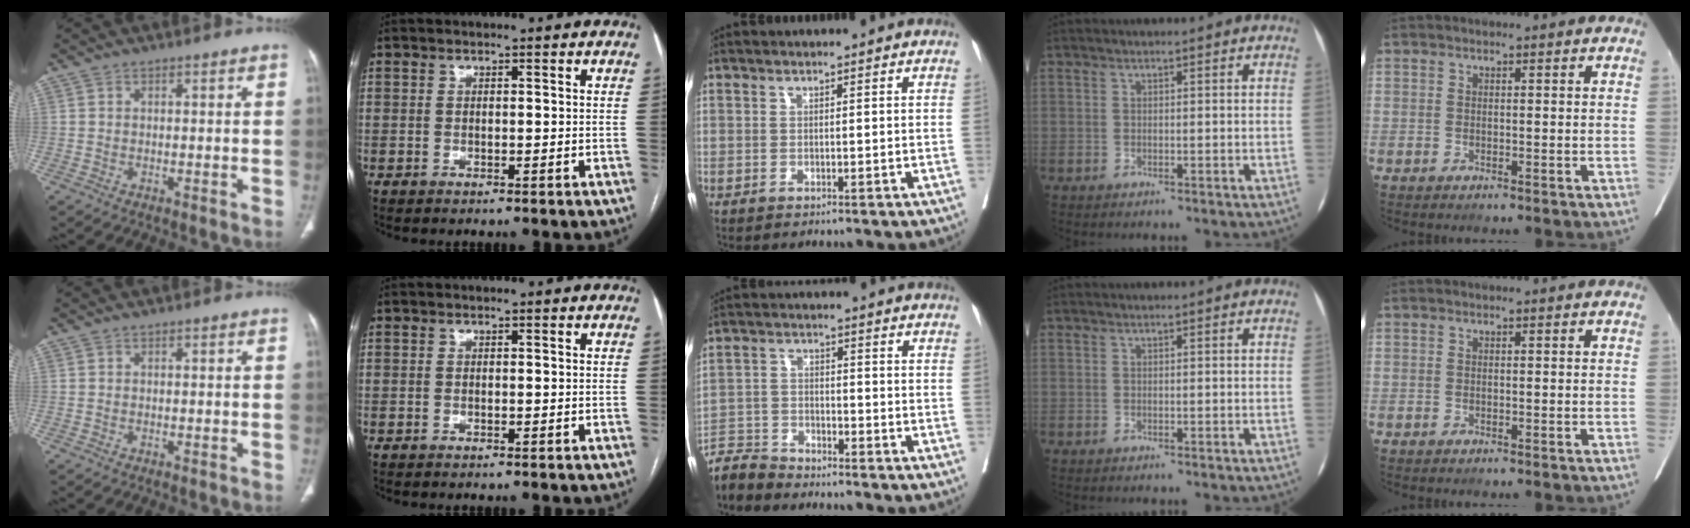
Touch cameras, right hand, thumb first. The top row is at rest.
{"middle": {"total": 5.0, "force": [-5.0, 0.3, -0.7], "torque": [0.015, -0.005, -0.096]}}